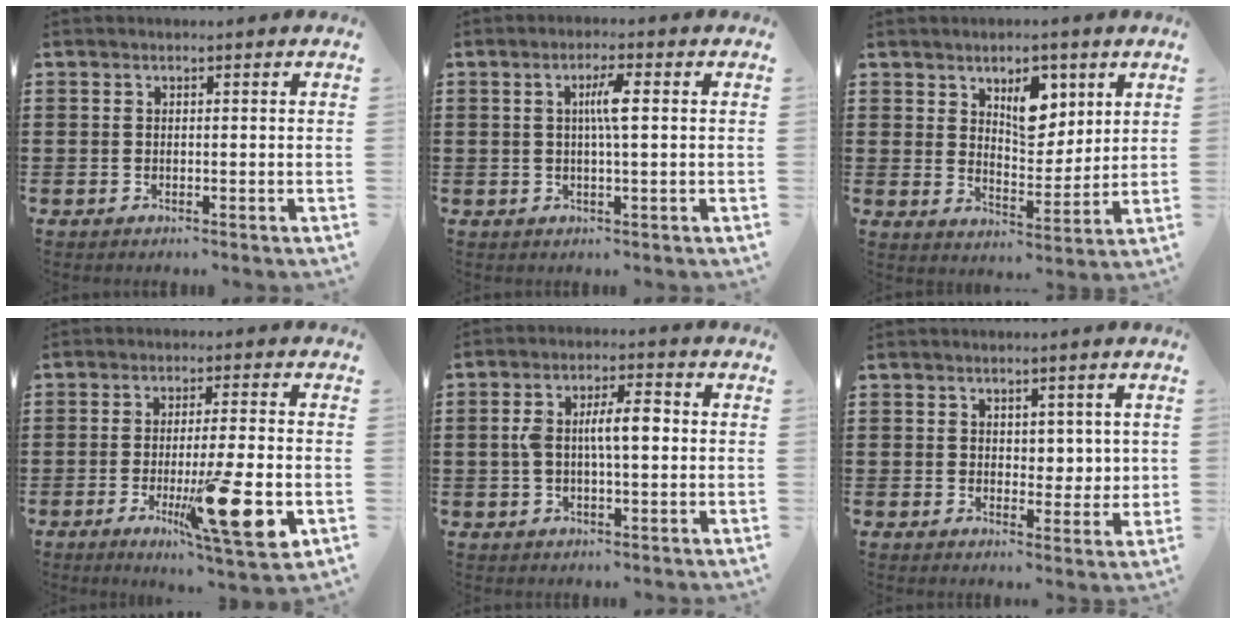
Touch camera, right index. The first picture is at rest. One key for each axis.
{"total": 3.8, "fx": 0.4, "fy": 0.3, "fz": 3.8, "tx": -0.073, "ty": -0.002, "tz": 0.004}
{"total": 7.5, "fx": 4.0, "fy": 4.2, "fz": 4.8, "tx": -0.069, "ty": -0.006, "tz": 0.065}
{"total": 13.1, "fx": -3.8, "fy": 1.6, "fz": 12.4, "tx": -0.200, "ty": -0.018, "tz": -0.059}
{"total": 6.4, "fx": 0.3, "fy": 2.4, "fz": 5.9, "tx": -0.125, "ty": 0.003, "tz": -0.003}
{"total": 3.1, "fx": 1.5, "fy": 2.4, "fz": 1.4, "tx": -0.010, "ty": 0.001, "tz": 0.024}